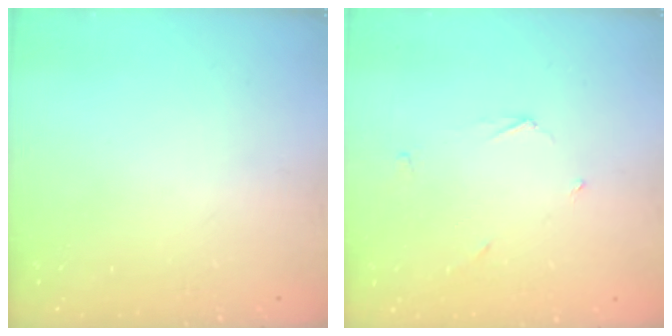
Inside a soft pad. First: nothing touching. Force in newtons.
{"total": 2.4, "press": 2.4, "slide": 0.2}